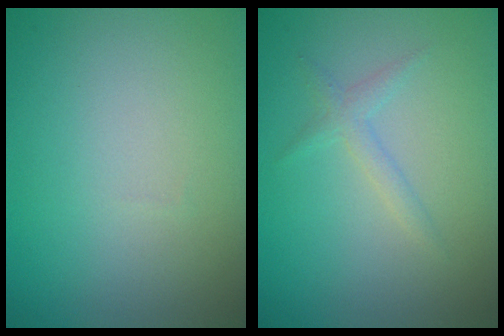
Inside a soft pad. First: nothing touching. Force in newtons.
{"total": 1.3, "press": 1.3, "slide": 0.1}